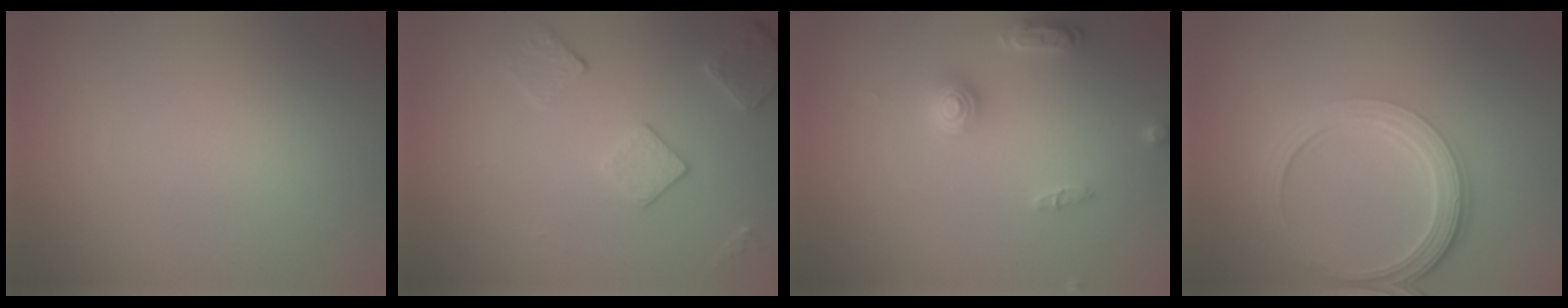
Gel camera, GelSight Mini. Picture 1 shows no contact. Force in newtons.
{"total": 2.7, "press": 2.7, "slide": 0.7}
{"total": 2.8, "press": 2.8, "slide": 0.3}
{"total": 4.9, "press": 3.7, "slide": 3.2}